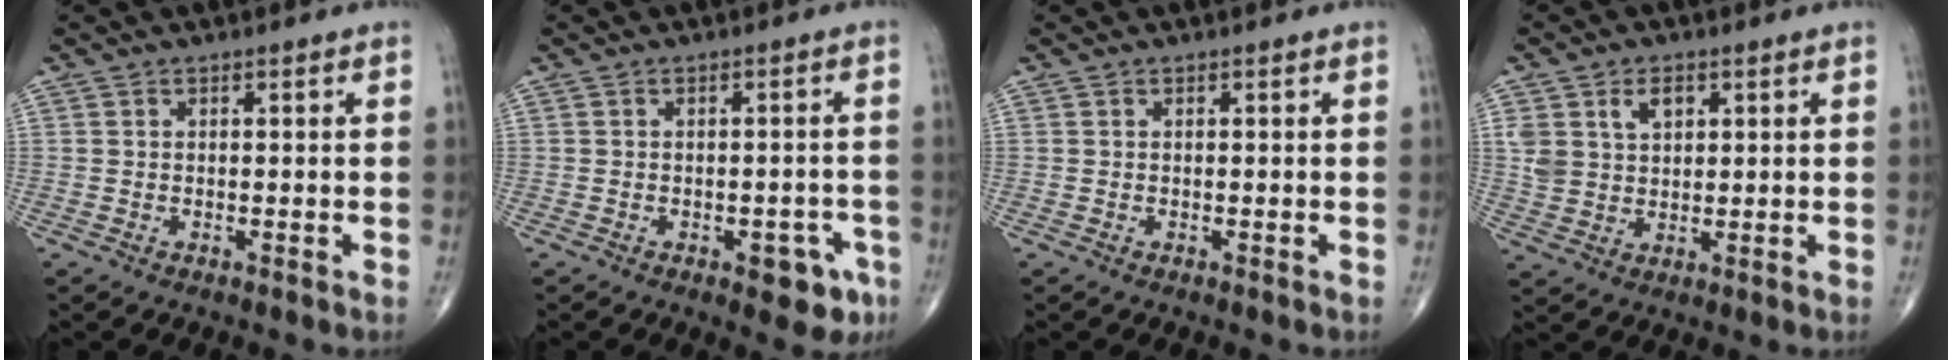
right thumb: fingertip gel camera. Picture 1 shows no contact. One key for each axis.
{"total": 6.0, "fx": -2.9, "fy": 3.0, "fz": 4.3, "tx": -0.027, "ty": 0.015, "tz": -0.030}
{"total": 0.0}
{"total": 6.8, "fx": 2.8, "fy": 4.6, "fz": 4.1, "tx": -0.060, "ty": -0.007, "tz": 0.056}